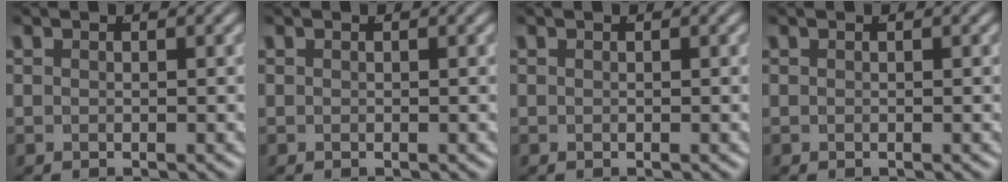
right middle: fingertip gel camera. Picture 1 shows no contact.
{"total": 0.0}
{"total": 0.0}
{"total": 0.0}